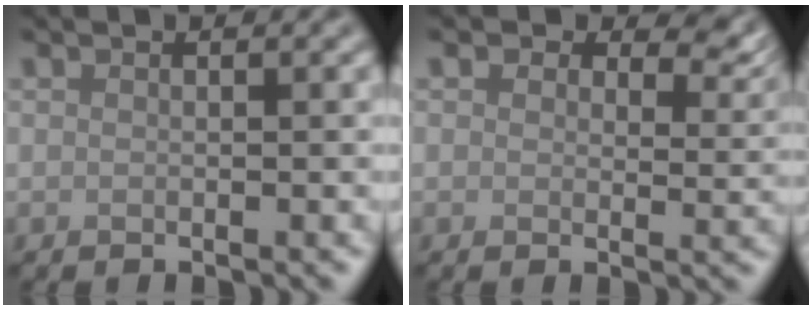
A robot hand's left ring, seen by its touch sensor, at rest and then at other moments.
{"total": 5.5, "force": [3.1, 3.2, 3.2], "torque": [-0.043, -0.004, 0.037]}